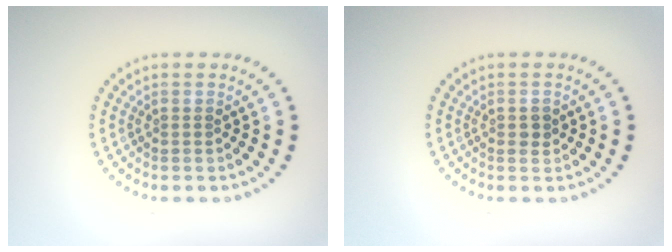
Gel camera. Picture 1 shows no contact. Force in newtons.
{"total": 1.0, "press": 1.0, "slide": 0.1}